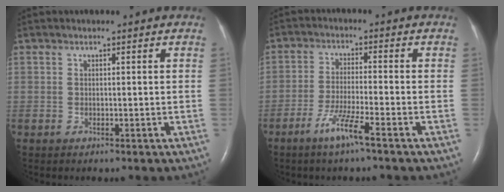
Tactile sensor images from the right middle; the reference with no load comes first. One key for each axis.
{"total": 5.7, "fx": -3.6, "fy": -0.4, "fz": 4.4, "tx": -0.089, "ty": -0.010, "tz": -0.072}